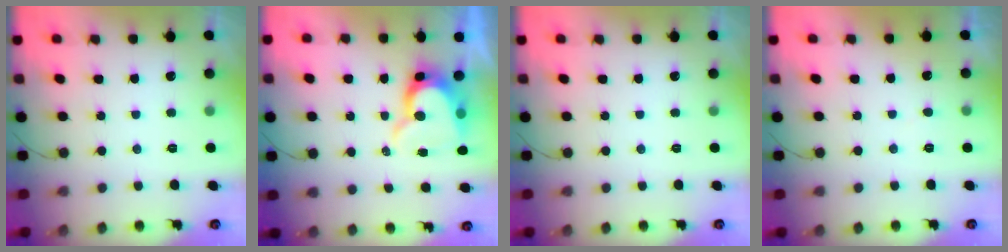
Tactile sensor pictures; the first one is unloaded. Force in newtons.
{"total": 11.1, "press": 11.0, "slide": 1.0}
{"total": 0.0}
{"total": 2.7, "press": 2.7, "slide": 0.2}